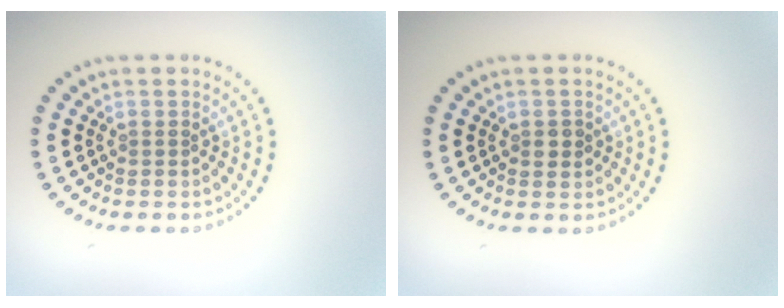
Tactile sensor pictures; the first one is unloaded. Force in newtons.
{"total": 1.4, "press": 1.4, "slide": 0.1}